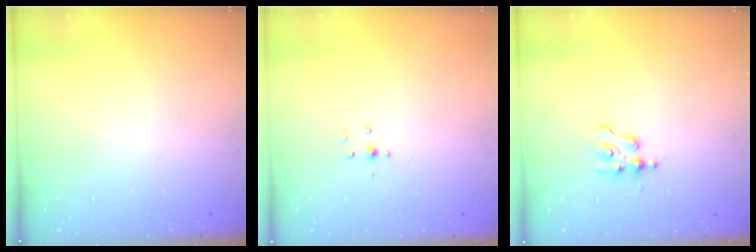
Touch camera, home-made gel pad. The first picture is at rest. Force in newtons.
{"total": 3.7, "press": 3.6, "slide": 0.8}
{"total": 1.7, "press": 1.7, "slide": 0.2}